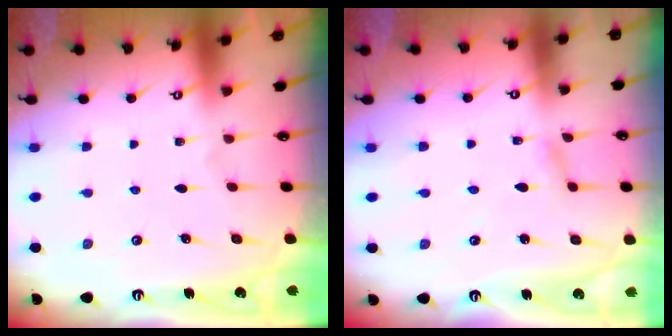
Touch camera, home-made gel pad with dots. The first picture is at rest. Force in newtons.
{"total": 2.3, "press": 2.3, "slide": 0.2}